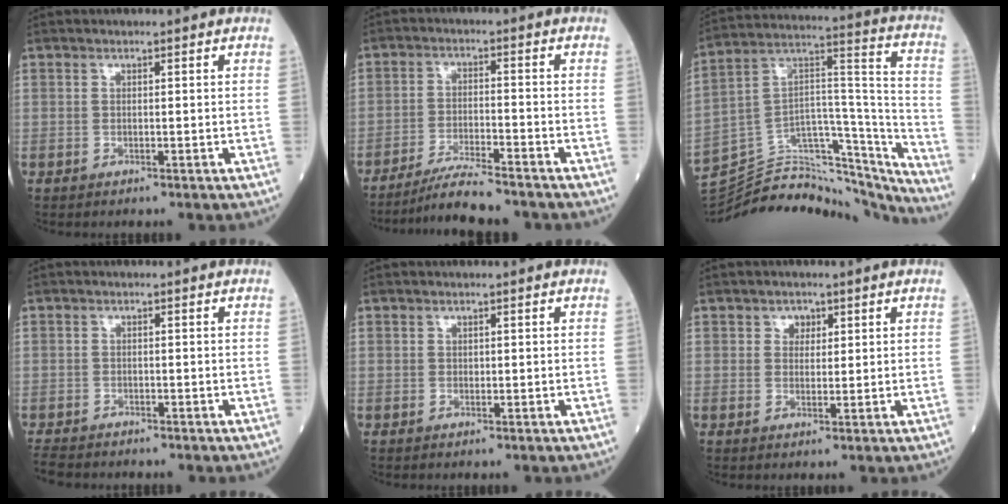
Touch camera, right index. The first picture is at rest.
{"total": 7.1, "force": [-6.4, -0.3, 3.0], "torque": [-0.053, -0.023, -0.114]}
{"total": 31.8, "force": [-29.4, 5.9, 10.6], "torque": [-0.131, 0.022, -0.429]}
{"total": 2.9, "force": [-2.7, 0.9, 0.3], "torque": [-0.007, -0.007, -0.051]}
{"total": 0.0}
{"total": 1.9, "force": [0.9, 1.5, 0.7], "torque": [-0.005, -0.001, 0.012]}